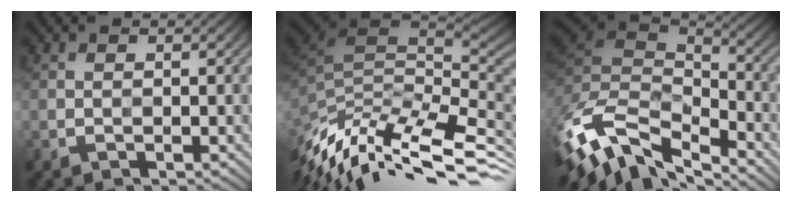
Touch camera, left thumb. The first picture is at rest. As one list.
[{"total": 13.3, "force": [-4.0, 5.3, 11.5], "torque": [-0.241, -0.005, -0.053]}, {"total": 13.4, "force": [-6.8, 6.1, 9.7], "torque": [-0.247, -0.016, -0.111]}]